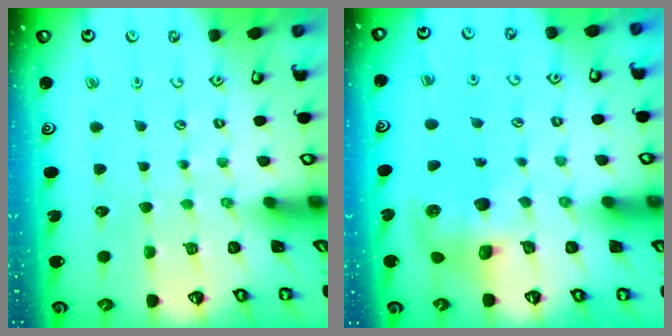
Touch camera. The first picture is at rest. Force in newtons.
{"total": 8.8, "press": 8.7, "slide": 1.2}